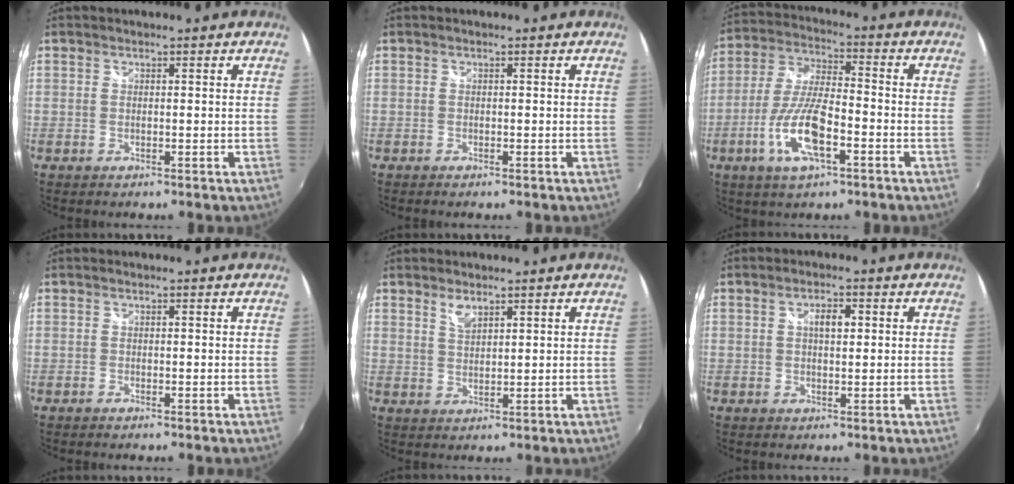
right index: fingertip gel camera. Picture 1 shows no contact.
{"total": 0.5, "force": [-0.5, 0.1, 0.3], "torque": [-0.008, -0.003, -0.009]}
{"total": 13.8, "force": [-5.6, 4.0, 12.0], "torque": [-0.258, -0.009, -0.107]}
{"total": 0.0}
{"total": 2.7, "force": [2.1, 0.8, 1.6], "torque": [-0.028, -0.001, 0.036]}
{"total": 3.0, "force": [0.8, 1.2, 2.7], "torque": [-0.044, 0.007, 0.012]}